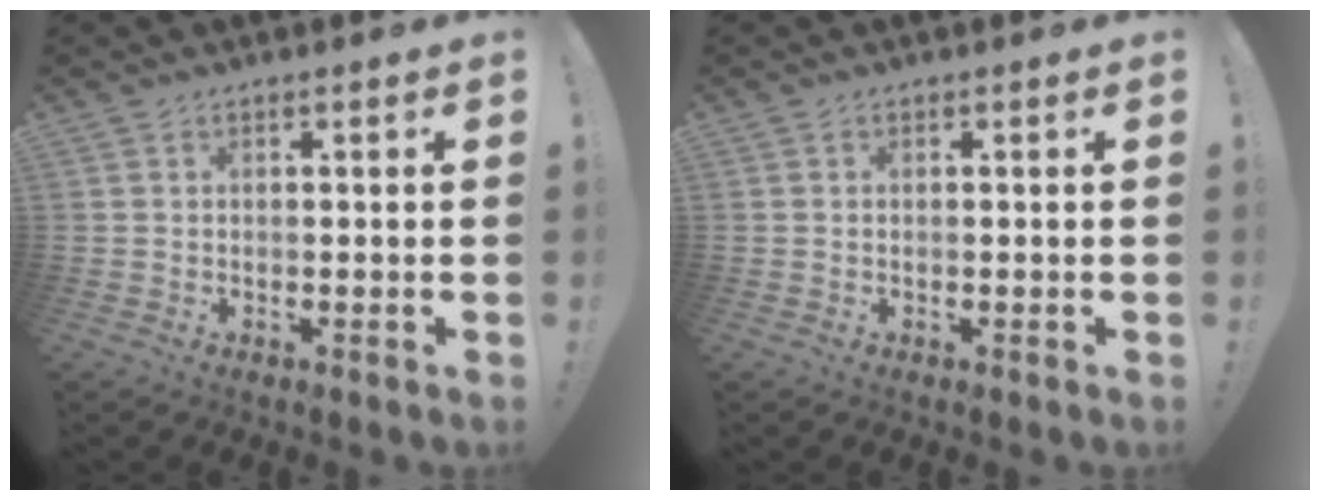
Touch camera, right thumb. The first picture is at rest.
{"total": 0.0}